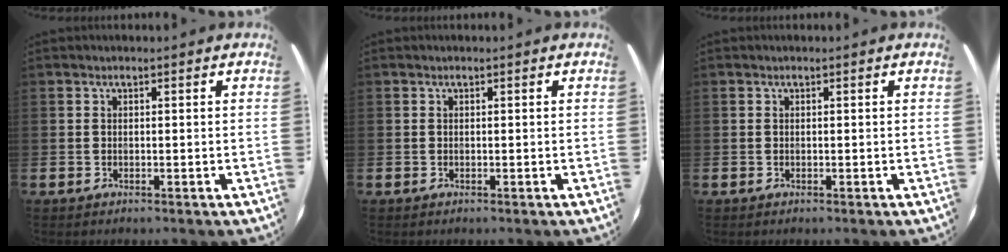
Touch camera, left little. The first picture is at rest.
{"total": 0.0}
{"total": 0.0}